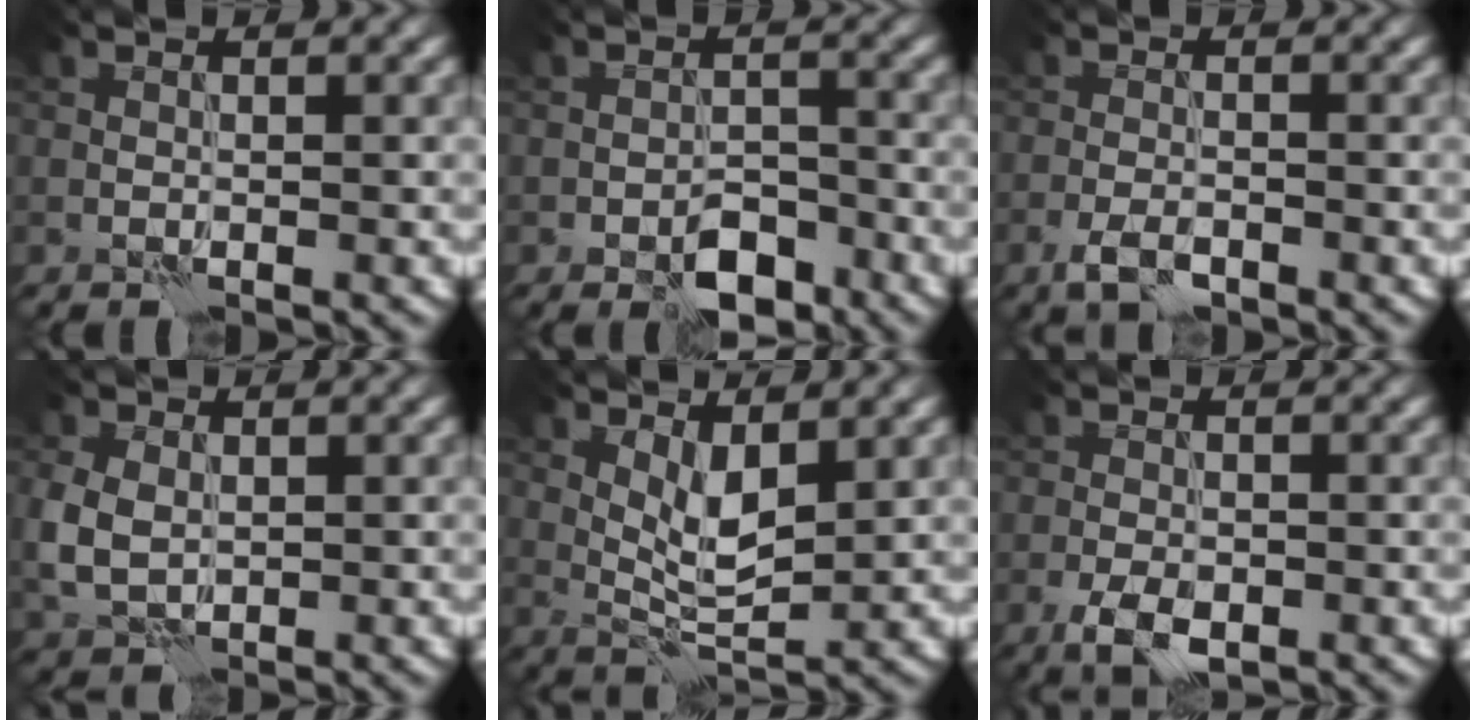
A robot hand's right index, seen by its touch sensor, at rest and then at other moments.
{"total": 4.0, "force": [-2.6, 2.1, 2.3], "torque": [-0.027, 0.000, -0.042]}
{"total": 2.4, "force": [-1.5, 1.1, 1.5], "torque": [-0.035, -0.002, -0.035]}
{"total": 3.8, "force": [0.2, 3.0, 2.2], "torque": [-0.062, -0.001, 0.001]}
{"total": 3.4, "force": [1.3, 1.3, 2.8], "torque": [-0.057, -0.006, 0.027]}
{"total": 3.3, "force": [-1.6, 1.7, 2.3], "torque": [-0.044, -0.004, -0.033]}